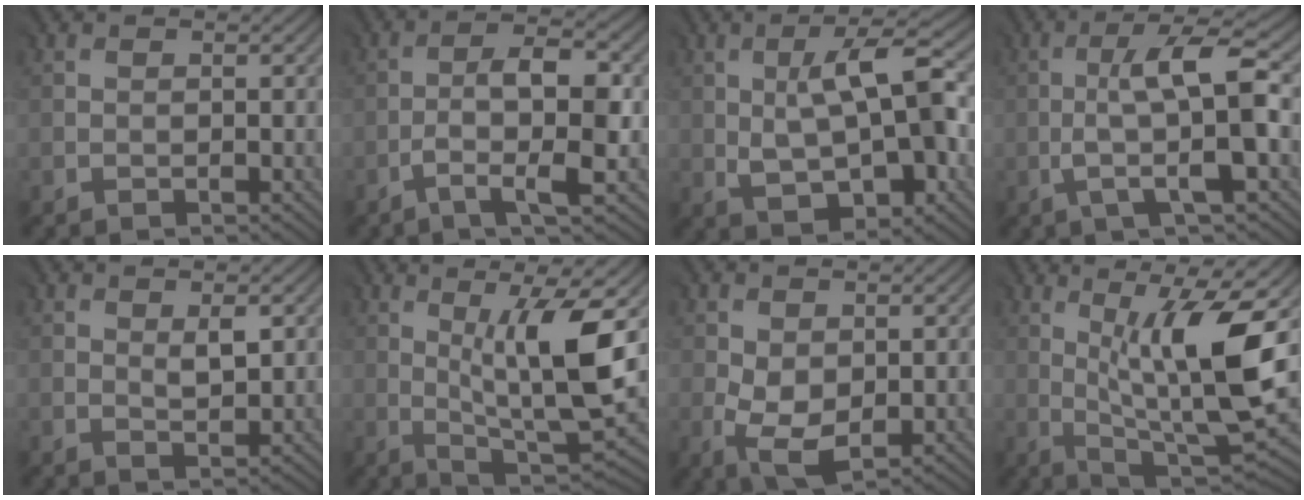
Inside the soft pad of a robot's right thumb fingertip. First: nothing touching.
{"total": 6.5, "force": [-2.2, 1.4, 5.9], "torque": [-0.099, 0.011, -0.044]}
{"total": 9.2, "force": [0.6, 3.7, 8.5], "torque": [-0.150, 0.003, 0.015]}
{"total": 7.6, "force": [-0.3, 1.2, 7.5], "torque": [-0.126, 0.020, -0.011]}
{"total": 2.2, "force": [1.0, 0.9, 1.7], "torque": [-0.034, -0.007, 0.024]}
{"total": 12.0, "force": [1.9, 2.6, 11.5], "torque": [-0.185, -0.004, 0.045]}
{"total": 5.2, "force": [-0.3, 3.5, 3.8], "torque": [-0.092, -0.010, -0.001]}
{"total": 13.9, "force": [2.3, 3.4, 13.3], "torque": [-0.211, 0.001, 0.054]}